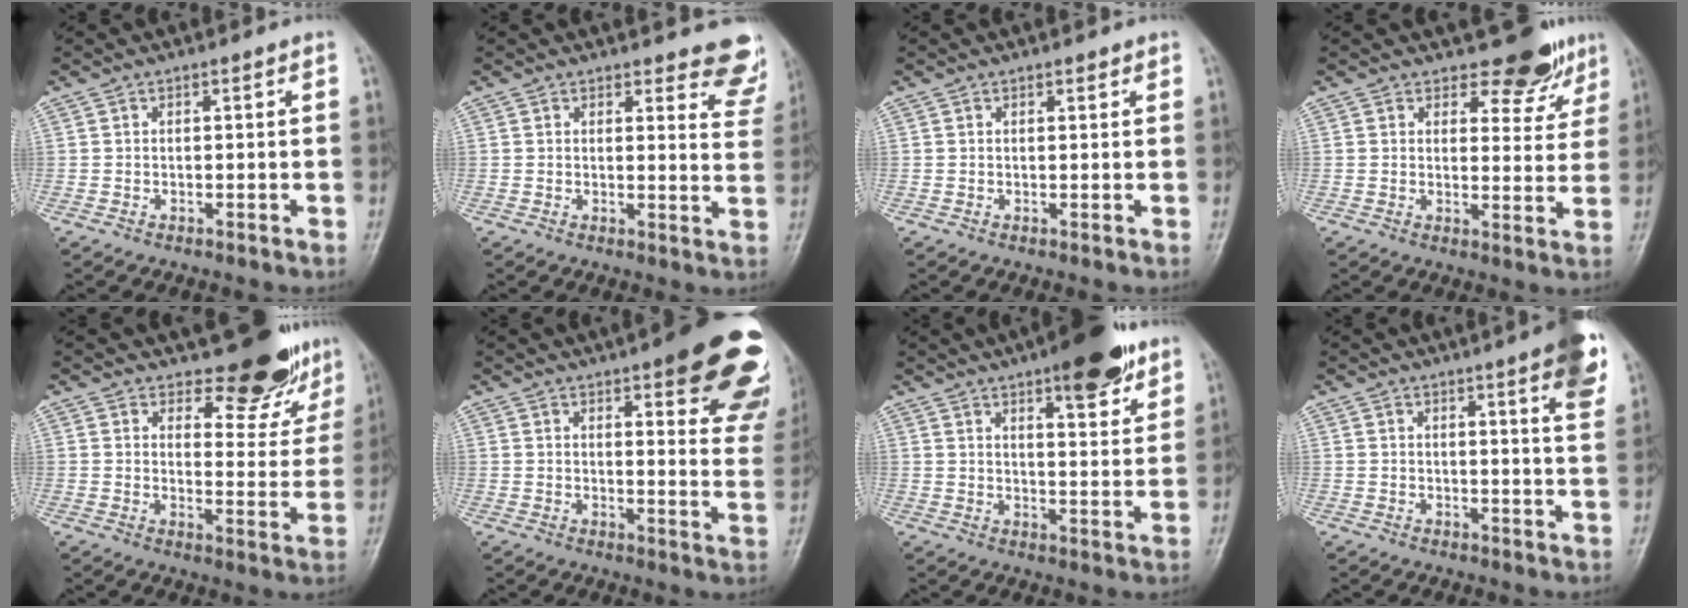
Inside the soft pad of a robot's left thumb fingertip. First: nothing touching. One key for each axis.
{"total": 9.3, "fx": 8.0, "fy": 2.9, "fz": 3.8, "tx": 0.000, "ty": -0.049, "tz": 0.067}
{"total": 1.3, "fx": 0.9, "fy": 0.6, "fz": 0.7, "tx": -0.006, "ty": -0.003, "tz": 0.009}
{"total": 8.1, "fx": 6.6, "fy": 4.0, "fz": 2.7, "tx": -0.001, "ty": -0.051, "tz": 0.078}
{"total": 11.9, "fx": 9.9, "fy": 4.6, "fz": 4.7, "tx": -0.025, "ty": -0.088, "tz": 0.124}
{"total": 23.2, "fx": 13.6, "fy": 6.2, "fz": 17.7, "tx": -0.170, "ty": -0.041, "tz": 0.157}
{"total": 13.3, "fx": 8.4, "fy": 4.0, "fz": 9.5, "tx": -0.101, "ty": -0.040, "tz": 0.116}
{"total": 10.9, "fx": 6.2, "fy": 1.6, "fz": 8.8, "tx": -0.094, "ty": -0.023, "tz": 0.068}